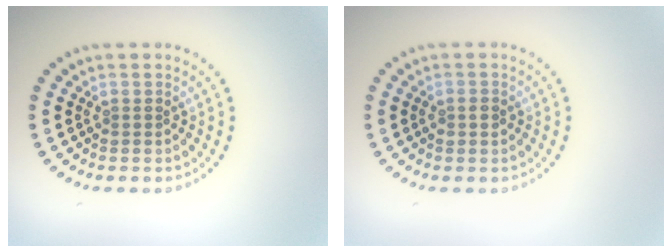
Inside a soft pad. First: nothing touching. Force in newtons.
{"total": 1.5, "press": 1.5, "slide": 0.2}